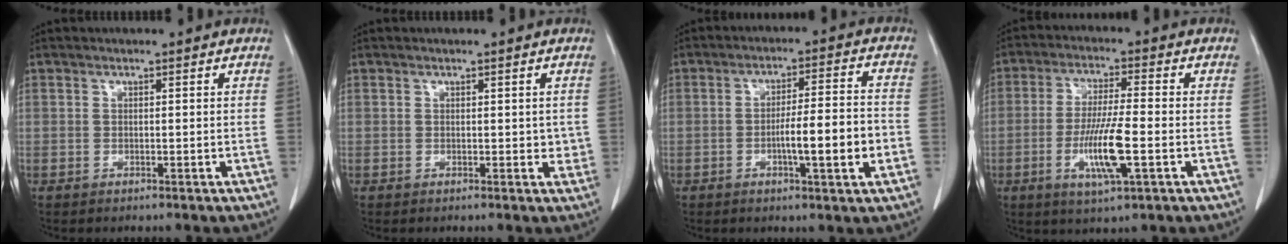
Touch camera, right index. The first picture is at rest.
{"total": 1.6, "force": [0.3, 1.2, 1.1], "torque": [-0.005, 0.001, 0.005]}
{"total": 9.4, "force": [-2.6, 0.2, 9.0], "torque": [-0.142, 0.005, -0.038]}
{"total": 9.2, "force": [-2.7, 0.5, 8.8], "torque": [-0.173, -0.012, -0.048]}